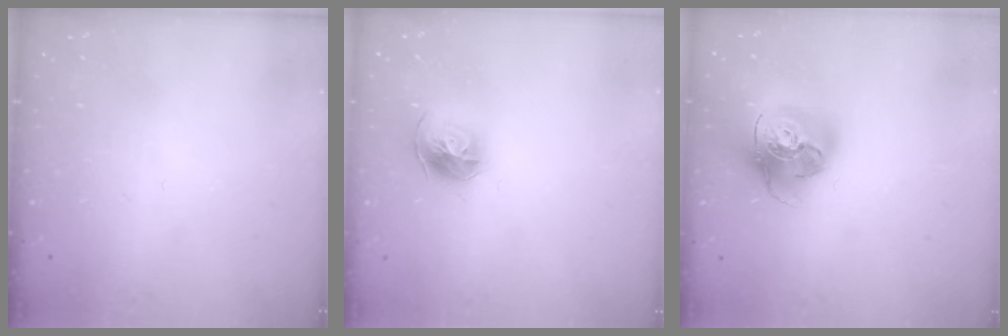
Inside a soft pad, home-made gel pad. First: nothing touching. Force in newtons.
{"total": 10.6, "press": 10.5, "slide": 1.2}
{"total": 19.5, "press": 19.4, "slide": 2.2}